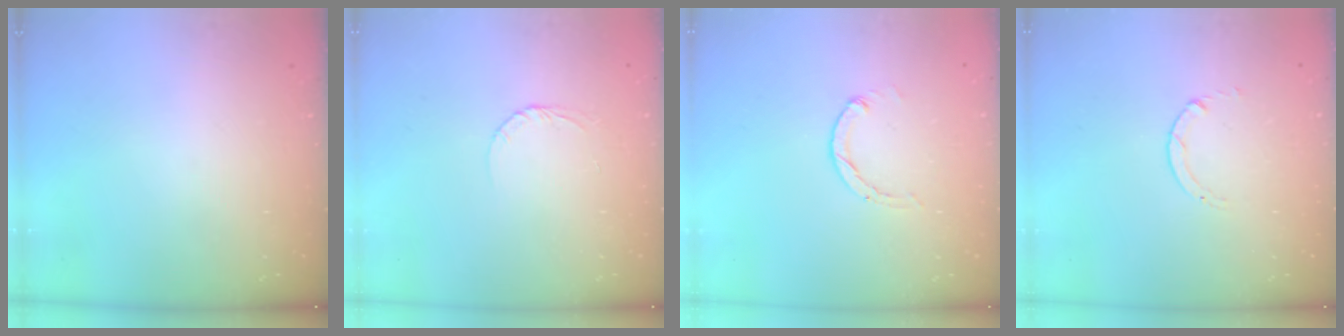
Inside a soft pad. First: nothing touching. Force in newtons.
{"total": 3.5, "press": 3.5, "slide": 0.3}
{"total": 0.0}
{"total": 0.7, "press": 0.7, "slide": 0.1}